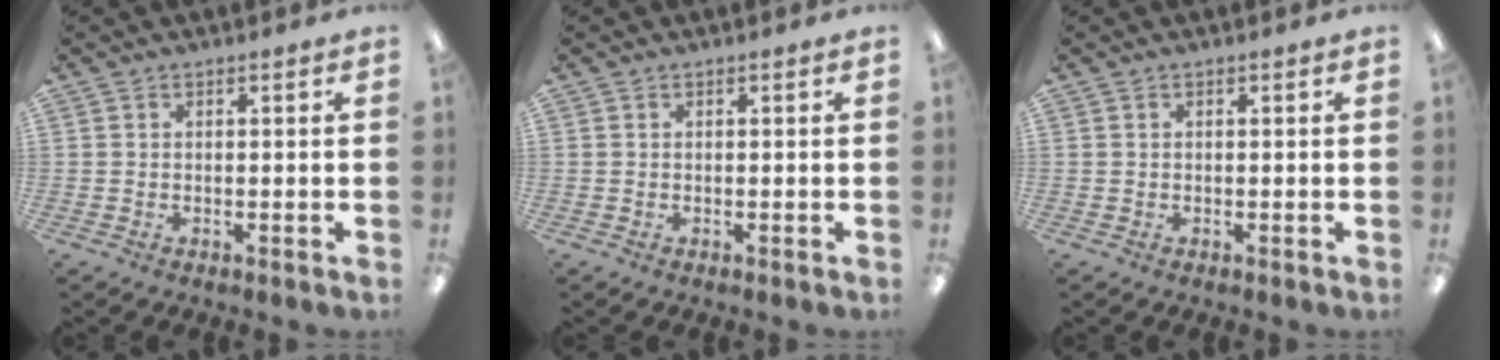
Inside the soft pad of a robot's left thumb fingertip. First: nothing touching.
{"total": 0.0}
{"total": 0.0}